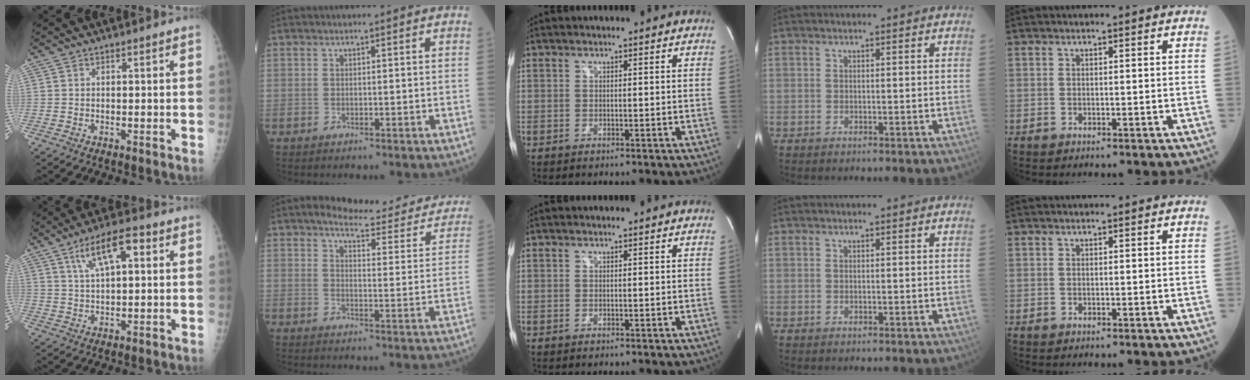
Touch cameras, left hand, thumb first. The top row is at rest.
{"thumb": {"total": 9.7, "force": [3.8, 3.7, 8.1], "torque": [-0.134, 0.005, 0.065]}, "index": {"total": 16.7, "force": [15.3, 3.4, 5.7], "torque": [-0.047, -0.050, 0.160]}}